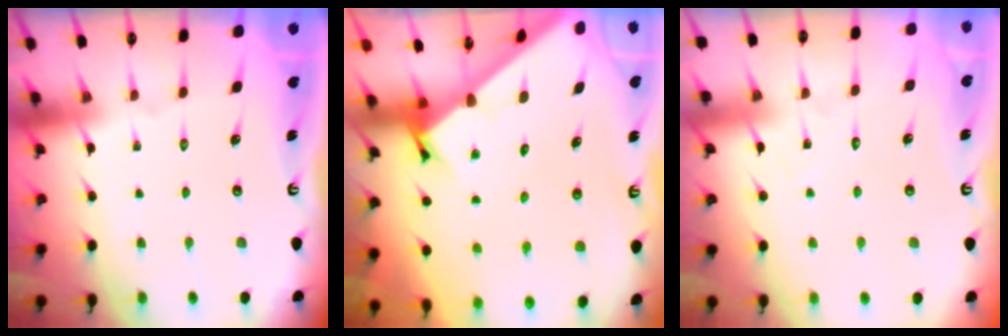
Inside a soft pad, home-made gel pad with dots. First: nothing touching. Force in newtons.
{"total": 2.9, "press": 2.9, "slide": 0.2}
{"total": 5.3, "press": 5.3, "slide": 0.5}